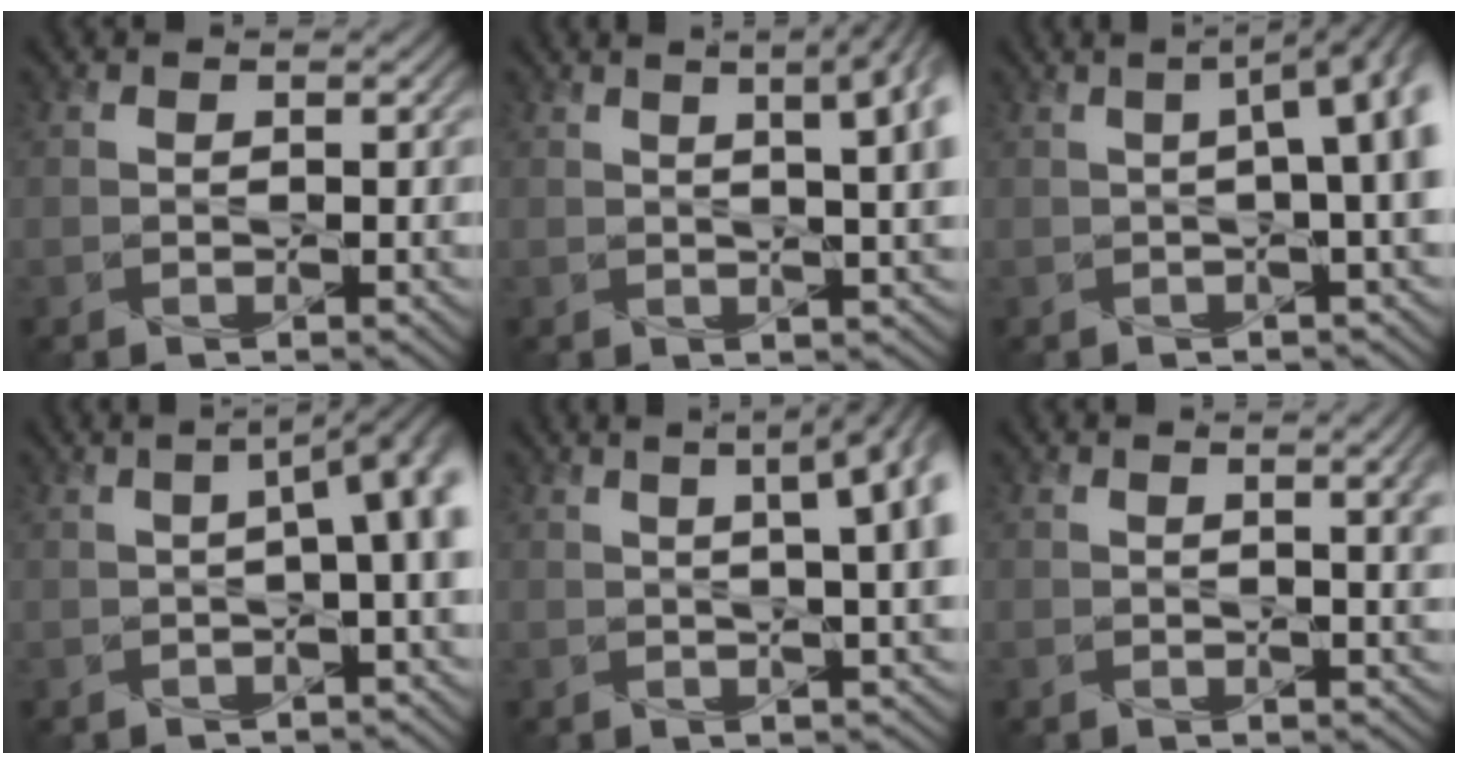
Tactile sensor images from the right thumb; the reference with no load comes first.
{"total": 8.6, "force": [2.9, 2.9, 7.5], "torque": [-0.078, 0.031, 0.023]}
{"total": 9.9, "force": [0.6, 3.0, 9.4], "torque": [-0.127, 0.018, -0.001]}
{"total": 8.5, "force": [-0.2, 2.7, 8.0], "torque": [-0.106, 0.010, -0.013]}
{"total": 9.3, "force": [2.2, 3.0, 8.5], "torque": [-0.091, 0.038, 0.014]}
{"total": 3.7, "force": [1.2, 0.9, 3.4], "torque": [-0.044, 0.004, 0.024]}